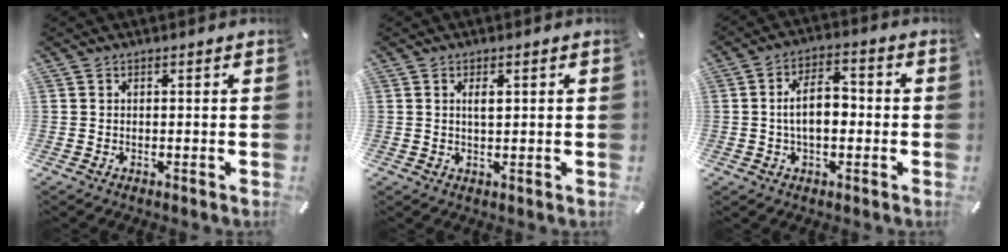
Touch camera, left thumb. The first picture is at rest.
{"total": 2.3, "force": [0.6, 0.9, 2.0], "torque": [-0.034, -0.001, 0.008]}
{"total": 8.7, "force": [-0.6, 4.9, 7.2], "torque": [-0.123, 0.009, -0.015]}